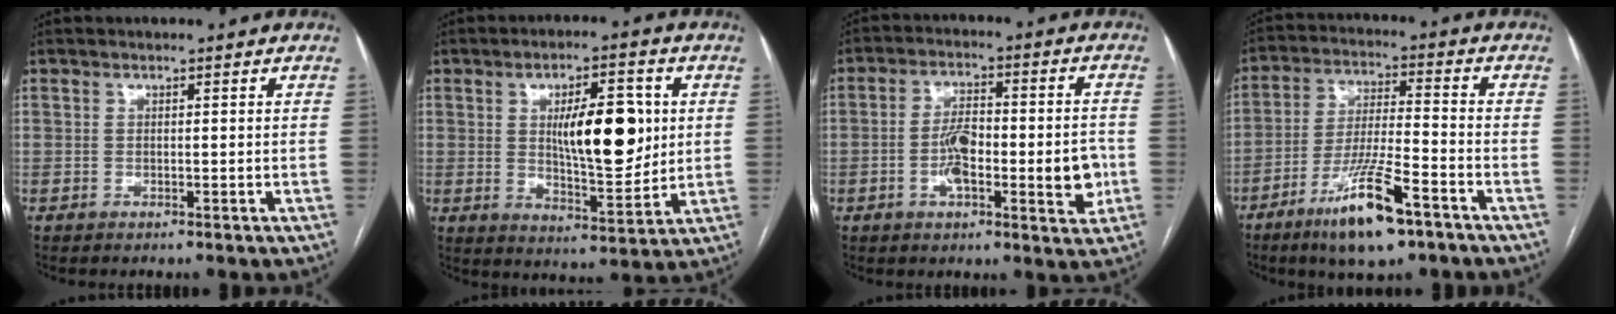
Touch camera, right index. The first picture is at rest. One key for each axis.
{"total": 12.4, "fx": 2.2, "fy": 4.0, "fz": 11.5, "tx": -0.181, "ty": 0.002, "tz": 0.040}
{"total": 11.7, "fx": -2.4, "fy": 3.6, "fz": 10.9, "tx": -0.170, "ty": 0.013, "tz": -0.033}
{"total": 12.6, "fx": -7.6, "fy": 1.7, "fz": 10.0, "tx": -0.191, "ty": -0.021, "tz": -0.133}